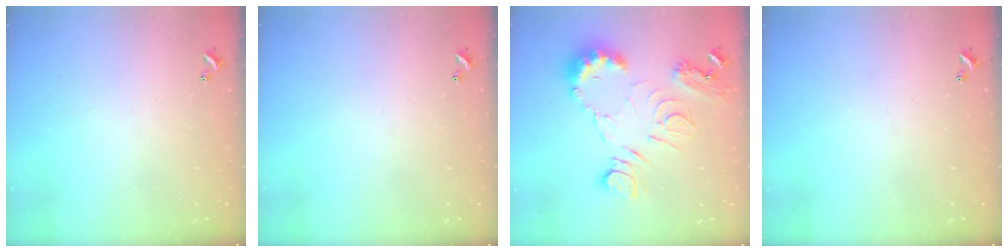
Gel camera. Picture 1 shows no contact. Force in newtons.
{"total": 0.0}
{"total": 12.8, "press": 12.7, "slide": 1.5}
{"total": 0.0}